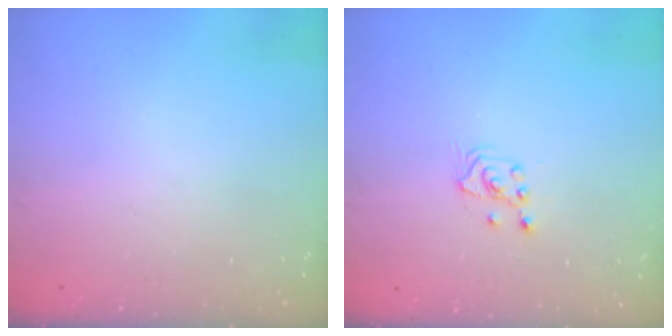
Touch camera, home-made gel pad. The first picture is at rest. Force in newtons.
{"total": 2.5, "press": 2.4, "slide": 0.9}